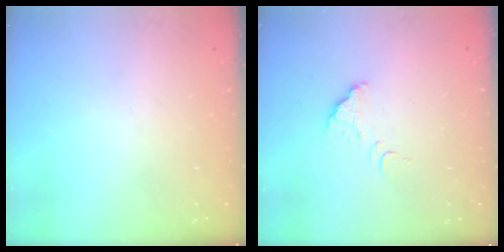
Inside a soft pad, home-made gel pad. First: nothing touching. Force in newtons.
{"total": 2.7, "press": 2.7, "slide": 0.2}